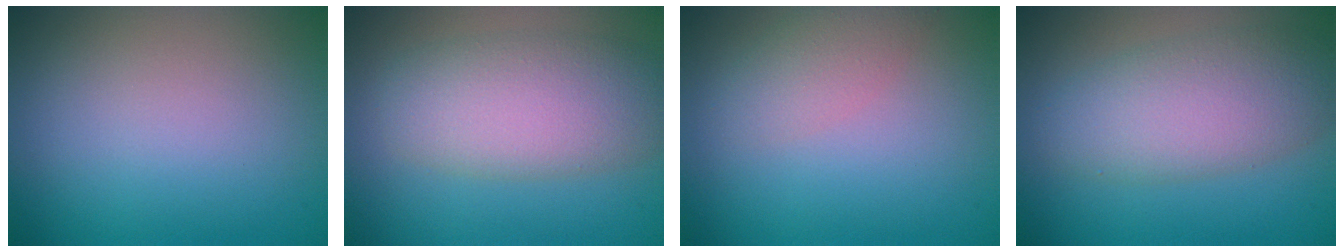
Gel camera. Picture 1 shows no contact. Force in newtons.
{"total": 6.9, "press": 6.9, "slide": 0.2}
{"total": 2.4, "press": 2.4, "slide": 0.2}
{"total": 6.3, "press": 6.3, "slide": 0.2}